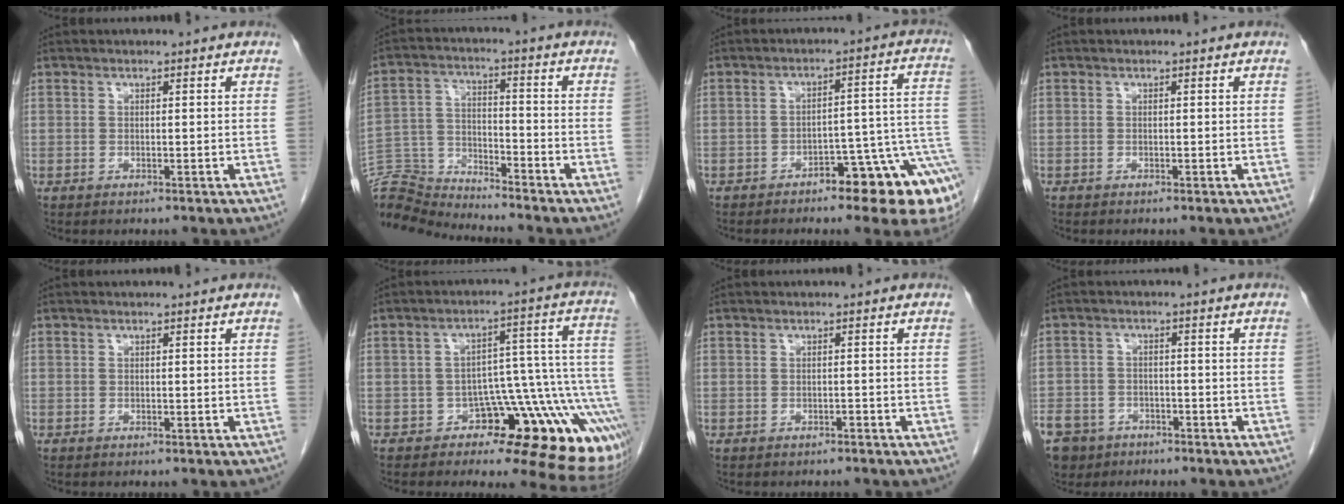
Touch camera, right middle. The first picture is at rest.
{"total": 9.5, "force": [-9.4, -0.5, -1.0], "torque": [0.013, 0.020, -0.181]}
{"total": 11.8, "force": [-6.4, 3.2, 9.3], "torque": [-0.069, 0.029, -0.085]}
{"total": 0.0}
{"total": 0.0}
{"total": 13.5, "force": [-7.7, 4.8, 10.0], "torque": [-0.055, 0.071, -0.104]}
{"total": 1.4, "force": [-1.3, 0.5, 0.1], "torque": [-0.008, -0.001, -0.017]}
{"total": 12.2, "force": [-7.8, 8.7, 3.6], "torque": [-0.113, -0.006, -0.120]}